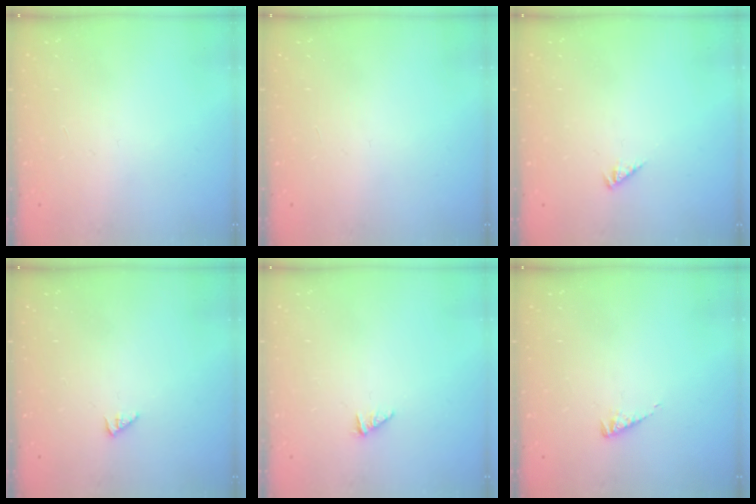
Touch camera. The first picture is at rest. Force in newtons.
{"total": 0.0}
{"total": 1.3, "press": 1.3, "slide": 0.4}
{"total": 0.6, "press": 0.6, "slide": 0.2}
{"total": 1.2, "press": 1.1, "slide": 0.2}
{"total": 2.7, "press": 2.7, "slide": 0.3}